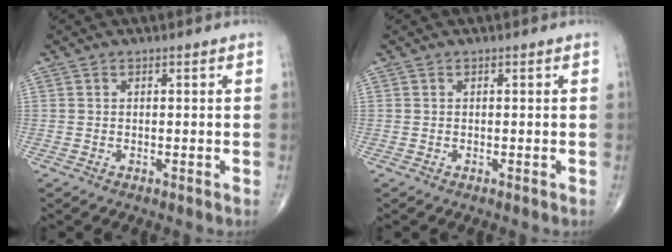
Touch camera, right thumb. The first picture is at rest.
{"total": 0.0}